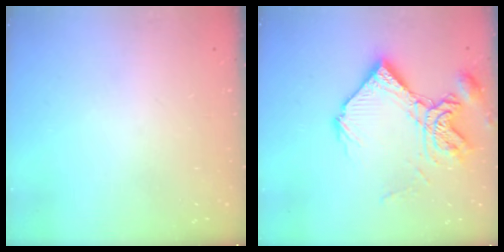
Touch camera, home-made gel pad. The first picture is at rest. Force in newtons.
{"total": 18.6, "press": 18.5, "slide": 1.9}